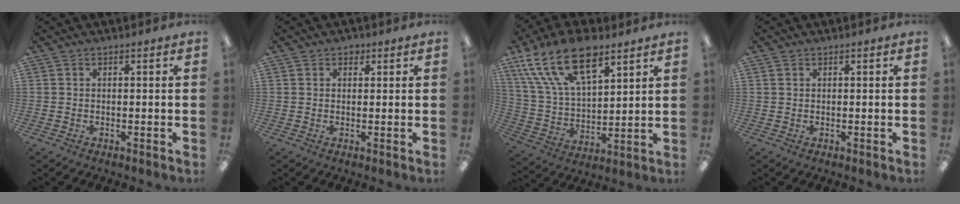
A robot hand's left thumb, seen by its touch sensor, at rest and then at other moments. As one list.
[{"total": 1.9, "force": [1.1, 1.4, 0.7], "torque": [0.000, -0.003, 0.016]}, {"total": 19.7, "force": [11.8, 9.6, 12.5], "torque": [-0.251, -0.044, 0.210]}, {"total": 0.9, "force": [0.5, 0.7, 0.4], "torque": [-0.010, 0.003, 0.009]}]